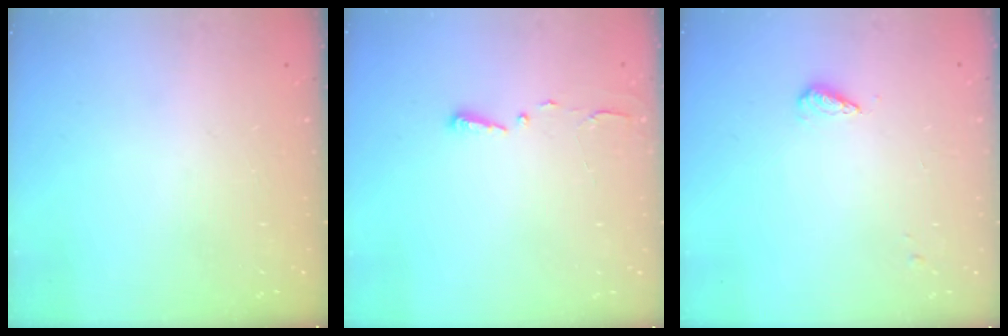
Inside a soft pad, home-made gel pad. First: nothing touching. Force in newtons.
{"total": 2.7, "press": 2.7, "slide": 0.4}
{"total": 3.6, "press": 3.5, "slide": 1.1}